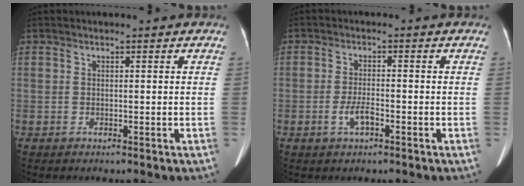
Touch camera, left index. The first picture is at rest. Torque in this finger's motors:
{"motor_torque": [0.43, 0.17, 0.35, 0.10]}